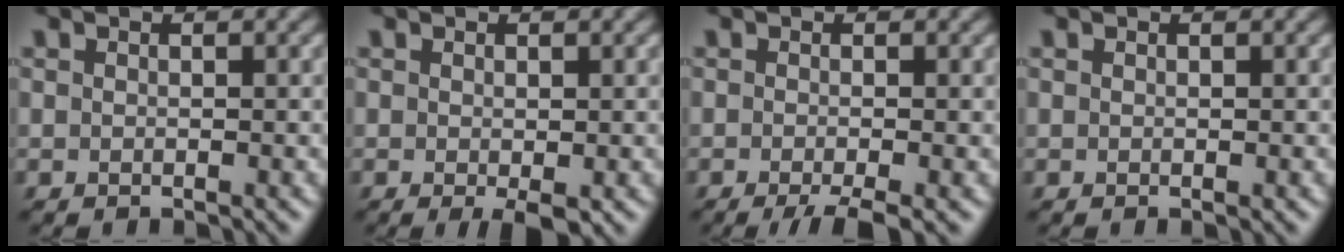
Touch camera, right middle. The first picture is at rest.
{"total": 1.6, "force": [-0.5, 0.4, 1.4], "torque": [-0.023, -0.006, -0.007]}
{"total": 2.9, "force": [-1.7, 0.4, 2.3], "torque": [-0.037, -0.004, -0.034]}
{"total": 0.0}